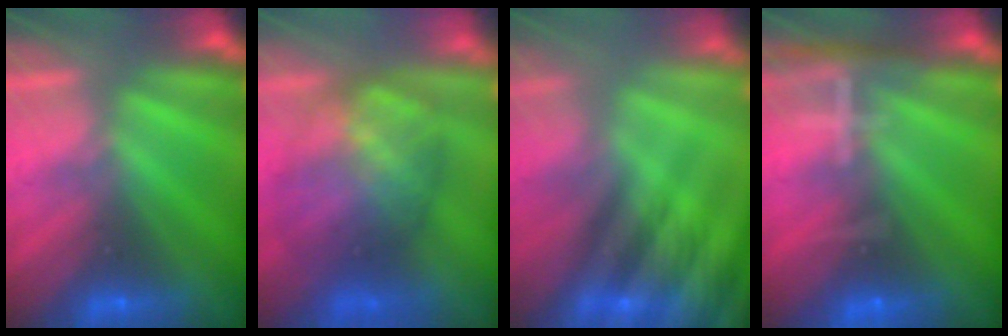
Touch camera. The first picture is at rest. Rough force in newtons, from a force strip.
{"total": 5.7}
{"total": 8.4}
{"total": 7.4}